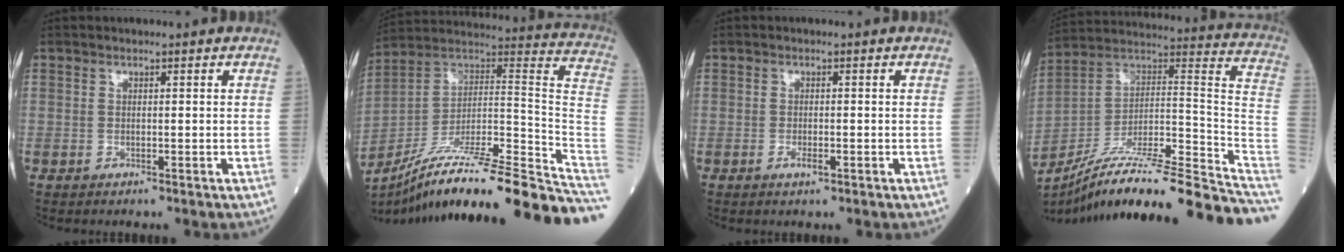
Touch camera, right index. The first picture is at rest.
{"total": 31.9, "force": [-24.6, 0.0, 20.3], "torque": [-0.188, 0.002, -0.370]}
{"total": 1.6, "force": [-0.8, 0.4, 1.4], "torque": [-0.026, 0.000, -0.011]}
{"total": 29.6, "force": [-24.0, 0.1, 17.2], "torque": [-0.161, 0.015, -0.365]}